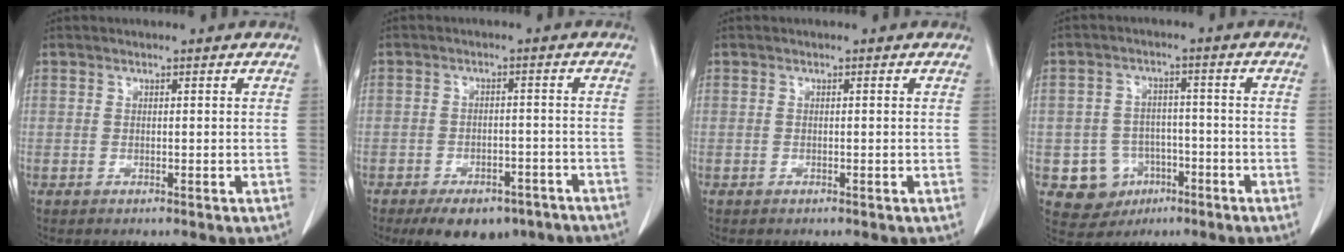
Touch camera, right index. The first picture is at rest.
{"total": 9.8, "force": [-7.1, 5.3, 4.3], "torque": [-0.046, 0.008, -0.097]}
{"total": 0.0}
{"total": 7.3, "force": [-2.8, 6.6, 1.4], "torque": [-0.022, 0.011, -0.033]}